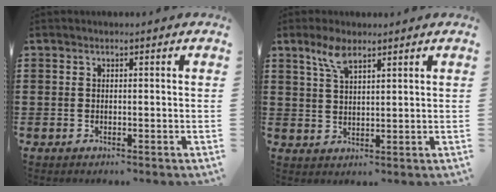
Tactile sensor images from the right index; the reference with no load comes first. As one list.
[{"total": 4.7, "force": [3.1, 1.5, 3.1], "torque": [-0.071, 0.004, 0.056]}]